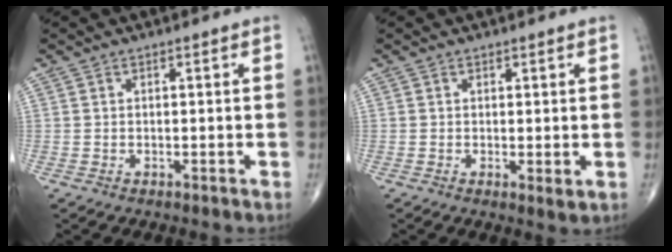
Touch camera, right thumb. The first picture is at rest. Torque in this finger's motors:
{"motor_torque": [-0.30, 0.06, 0.09, 0.09, -0.02]}